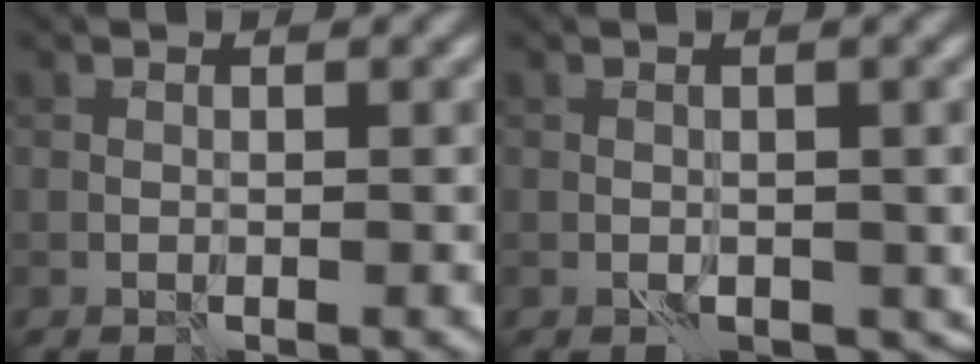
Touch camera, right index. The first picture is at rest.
{"total": 2.8, "force": [-1.0, 1.8, 1.9], "torque": [-0.020, -0.007, -0.009]}